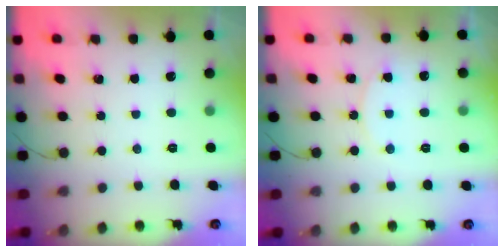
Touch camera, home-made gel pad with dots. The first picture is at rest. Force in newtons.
{"total": 6.6, "press": 6.6, "slide": 0.5}